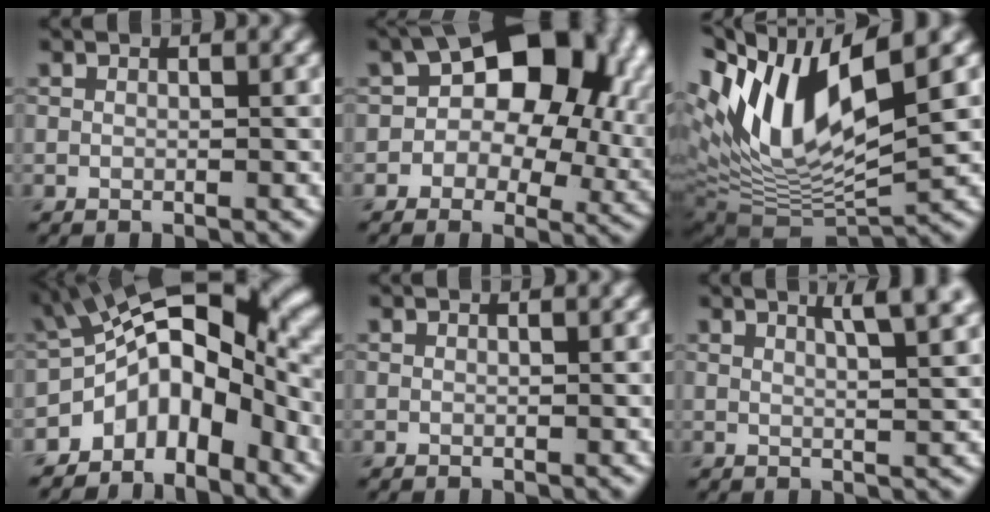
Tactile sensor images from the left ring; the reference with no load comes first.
{"total": 13.4, "force": [3.0, 8.5, 9.9], "torque": [-0.106, 0.017, 0.037]}
{"total": 12.8, "force": [3.8, 4.9, 11.2], "torque": [-0.228, -0.001, 0.070]}
{"total": 9.1, "force": [-3.0, 5.0, 7.0], "torque": [-0.087, 0.013, -0.060]}
{"total": 0.0}
{"total": 4.4, "force": [2.6, 1.2, 3.4], "torque": [-0.027, 0.020, 0.022]}